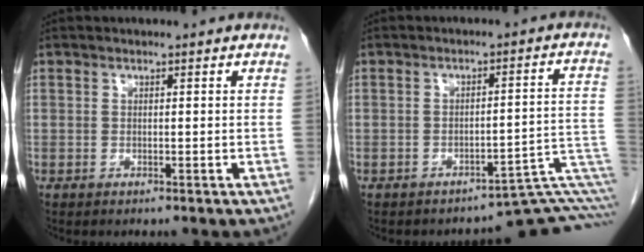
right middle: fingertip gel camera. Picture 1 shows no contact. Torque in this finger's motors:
{"motor_torque": [1.11, -1.04, 0.11, -0.02]}